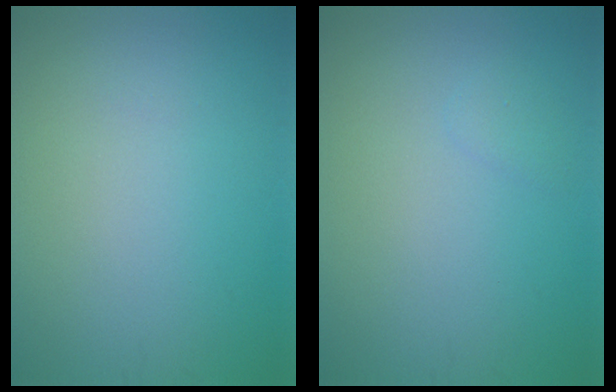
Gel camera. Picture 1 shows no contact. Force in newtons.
{"total": 0.7, "press": 0.7, "slide": 0.0}